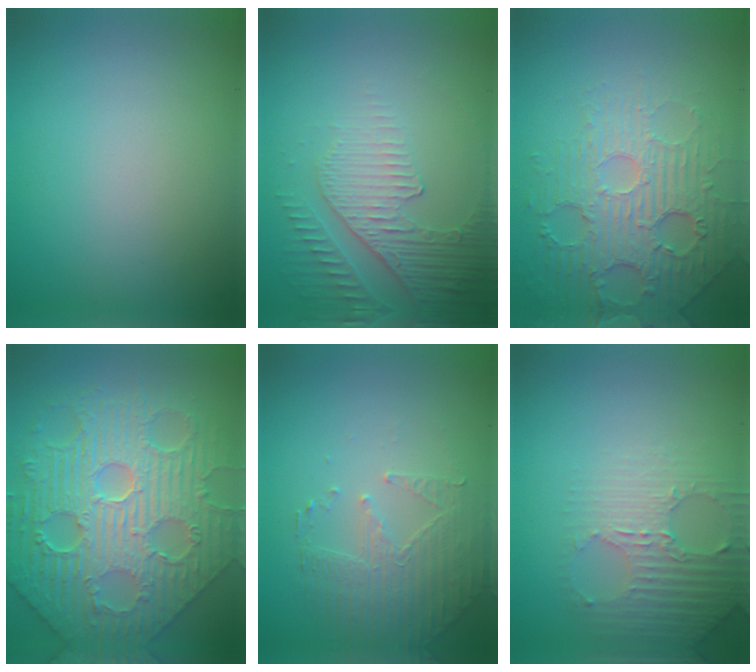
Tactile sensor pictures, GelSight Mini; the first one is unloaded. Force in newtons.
{"total": 4.2, "press": 3.0, "slide": 2.9}
{"total": 4.8, "press": 4.2, "slide": 2.2}
{"total": 11.5, "press": 7.9, "slide": 8.4}
{"total": 2.2, "press": 1.8, "slide": 1.2}
{"total": 3.9, "press": 3.7, "slide": 1.0}